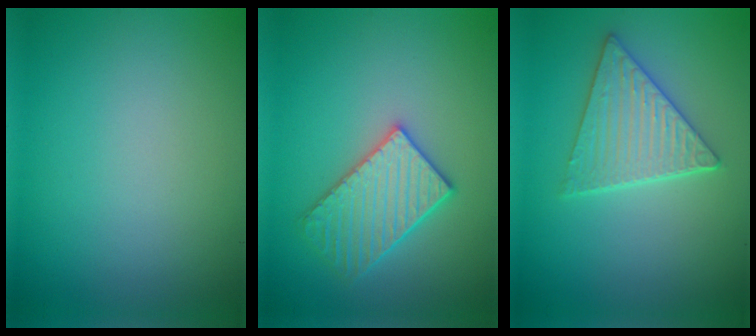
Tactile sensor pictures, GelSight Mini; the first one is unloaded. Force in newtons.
{"total": 4.0, "press": 3.8, "slide": 1.4}
{"total": 4.0, "press": 3.8, "slide": 1.4}